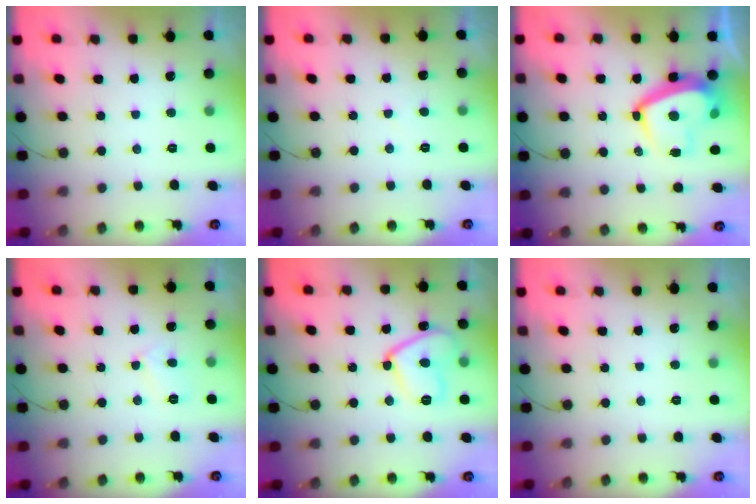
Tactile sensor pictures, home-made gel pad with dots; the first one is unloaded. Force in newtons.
{"total": 1.3, "press": 1.3, "slide": 0.4}
{"total": 14.1, "press": 14.1, "slide": 1.5}
{"total": 3.8, "press": 3.8, "slide": 0.3}
{"total": 11.6, "press": 11.6, "slide": 1.0}
{"total": 0.0}